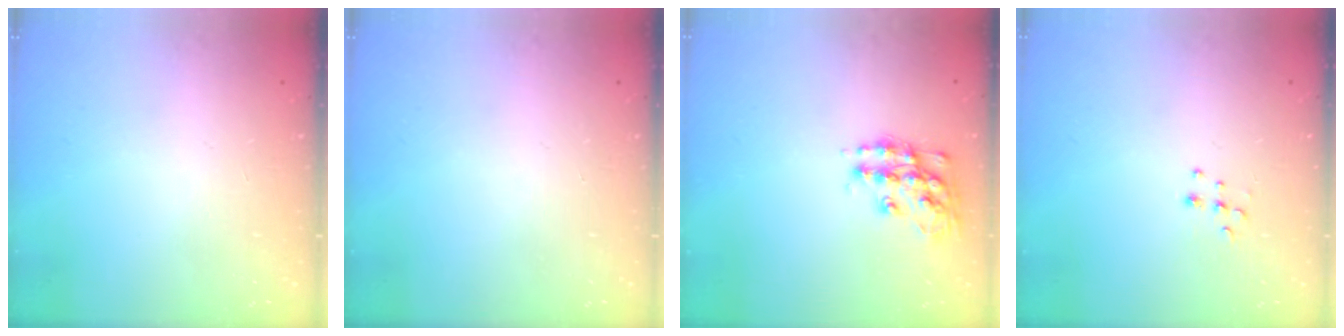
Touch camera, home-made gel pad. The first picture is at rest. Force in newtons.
{"total": 0.0}
{"total": 13.7, "press": 13.7, "slide": 0.6}
{"total": 7.0, "press": 6.9, "slide": 0.6}